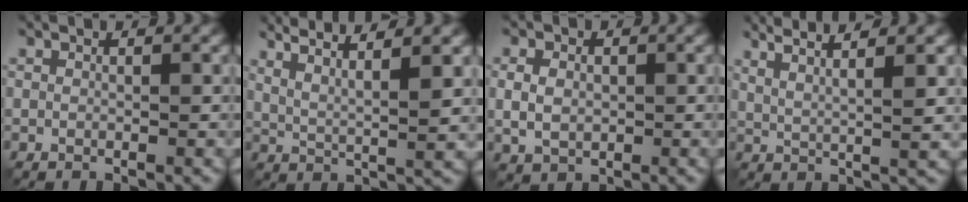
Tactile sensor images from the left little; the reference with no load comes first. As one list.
[{"total": 6.5, "force": [4.5, 1.1, 4.6], "torque": [-0.085, 0.011, 0.066]}, {"total": 2.7, "force": [-0.2, 2.1, 1.7], "torque": [-0.034, -0.001, -0.004]}, {"total": 5.7, "force": [3.8, 1.0, 4.1], "torque": [-0.070, 0.013, 0.049]}]